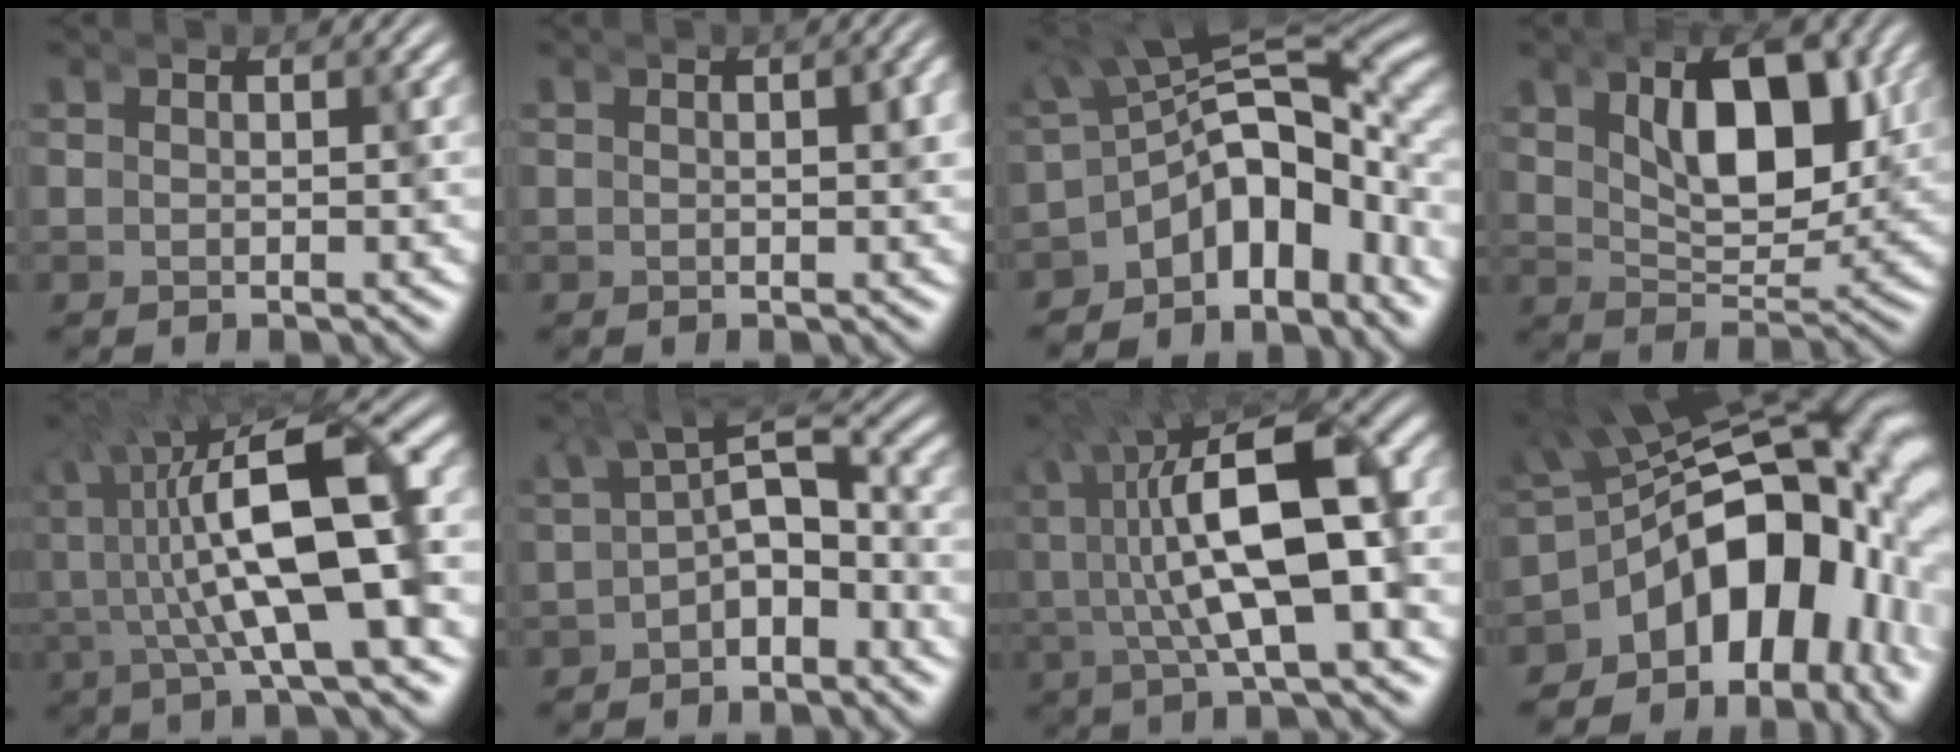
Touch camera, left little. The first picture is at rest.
{"total": 0.9, "force": [-0.2, 0.3, 0.8], "torque": [-0.008, 0.003, -0.004]}
{"total": 9.8, "force": [-3.0, 6.1, 7.0], "torque": [-0.127, -0.030, -0.049]}
{"total": 7.5, "force": [1.7, 4.2, 5.9], "torque": [-0.095, -0.010, 0.023]}
{"total": 8.5, "force": [-2.4, 3.0, 7.5], "torque": [-0.124, -0.011, -0.040]}
{"total": 3.9, "force": [-0.6, 2.4, 3.0], "torque": [-0.049, -0.014, -0.010]}
{"total": 8.4, "force": [-1.1, 3.9, 7.4], "torque": [-0.123, -0.012, -0.019]}
{"total": 16.2, "force": [-3.0, 10.8, 11.7], "torque": [-0.222, -0.056, -0.041]}